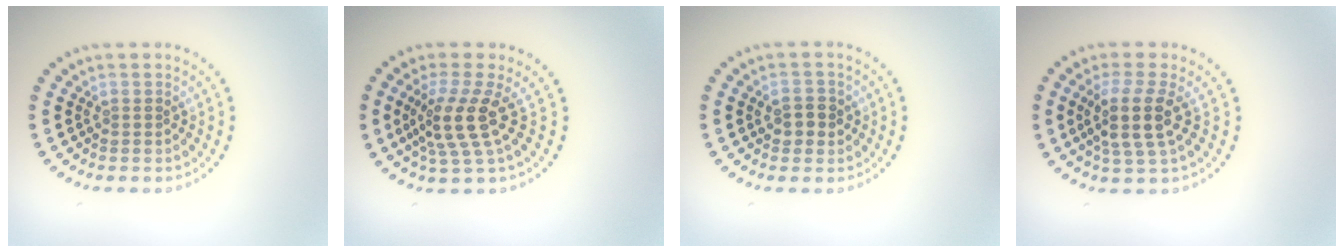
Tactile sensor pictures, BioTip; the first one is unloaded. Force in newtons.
{"total": 4.1, "press": 3.0, "slide": 2.7}
{"total": 2.2, "press": 2.2, "slide": 0.3}
{"total": 3.7, "press": 3.0, "slide": 2.2}